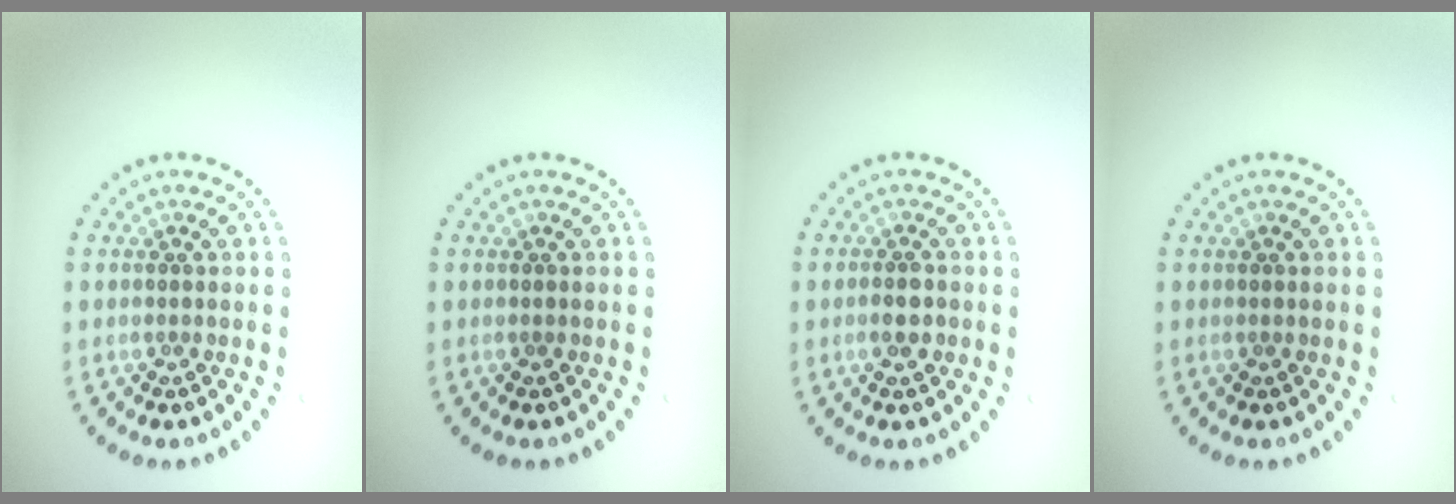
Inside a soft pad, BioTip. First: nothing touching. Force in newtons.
{"total": 0.0}
{"total": 1.6, "press": 1.6, "slide": 0.2}
{"total": 0.0}